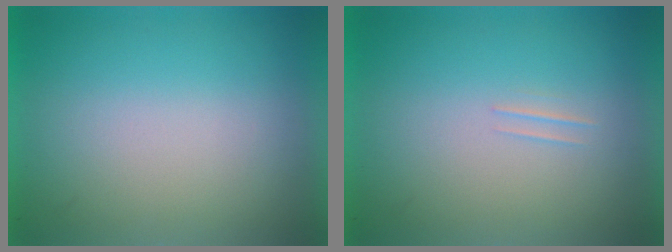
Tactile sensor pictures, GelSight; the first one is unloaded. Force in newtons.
{"total": 1.1}